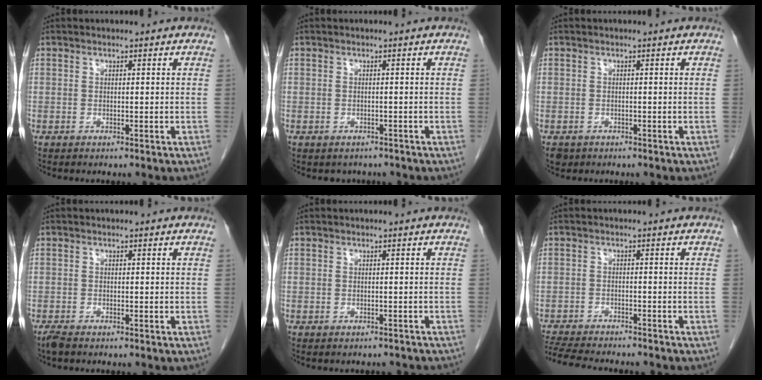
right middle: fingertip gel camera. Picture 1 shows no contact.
{"total": 2.3, "force": [-1.9, 1.3, 0.1], "torque": [-0.002, 0.003, -0.025]}
{"total": 1.8, "force": [-1.2, 1.3, 0.5], "torque": [-0.014, -0.001, -0.016]}
{"total": 1.6, "force": [-1.3, 0.3, 0.8], "torque": [-0.025, -0.006, -0.026]}
{"total": 4.9, "force": [-4.5, 1.5, 1.0], "torque": [-0.009, -0.002, -0.047]}
{"total": 12.5, "force": [-11.2, 2.0, 5.1], "torque": [-0.091, -0.015, -0.160]}